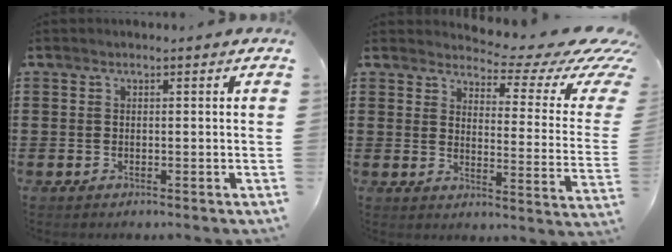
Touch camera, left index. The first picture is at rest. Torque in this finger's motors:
{"motor_torque": [2.14, 0.00, 0.54, 0.02]}